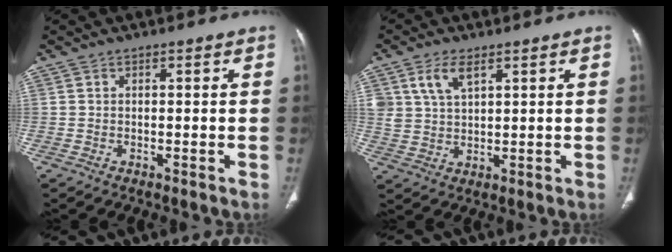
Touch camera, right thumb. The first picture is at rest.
{"total": 5.9, "force": [3.1, 3.1, 4.0], "torque": [-0.074, -0.012, 0.067]}